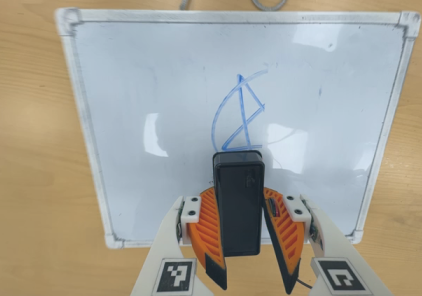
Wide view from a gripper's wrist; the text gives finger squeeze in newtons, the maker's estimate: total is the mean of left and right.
{"total": 7.7, "left": 7.9, "right": 7.5}